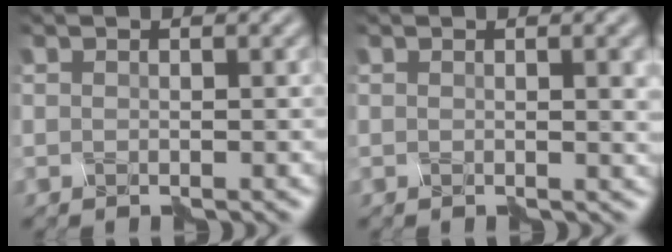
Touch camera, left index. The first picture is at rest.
{"total": 1.9, "force": [0.3, 0.4, 1.8], "torque": [-0.020, 0.000, 0.004]}